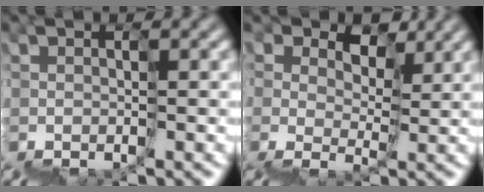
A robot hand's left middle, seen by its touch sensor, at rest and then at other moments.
{"total": 4.8, "force": [3.4, 3.3, 1.2], "torque": [-0.005, 0.019, 0.068]}